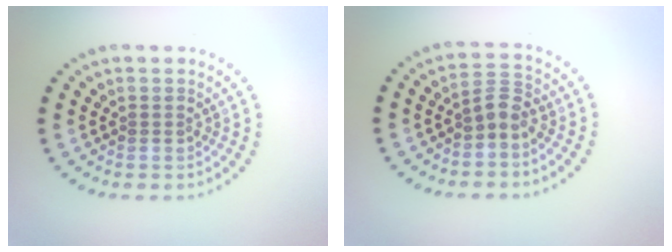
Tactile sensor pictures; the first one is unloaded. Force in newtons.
{"total": 1.9, "press": 1.6, "slide": 1.1}